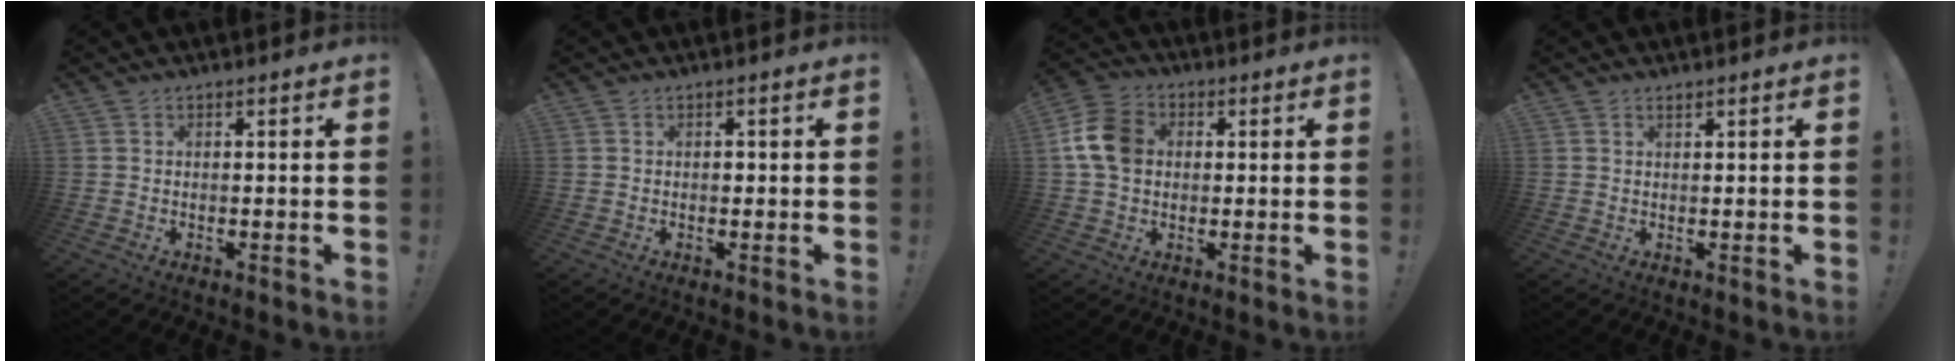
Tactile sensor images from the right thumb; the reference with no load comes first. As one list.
[{"total": 0.7, "force": [-0.4, 0.6, 0.1], "torque": [-0.004, 0.001, -0.007]}, {"total": 11.7, "force": [1.7, 9.0, 7.2], "torque": [-0.120, 0.013, 0.037]}, {"total": 1.0, "force": [0.8, 0.3, 0.4], "torque": [-0.001, -0.003, 0.014]}]